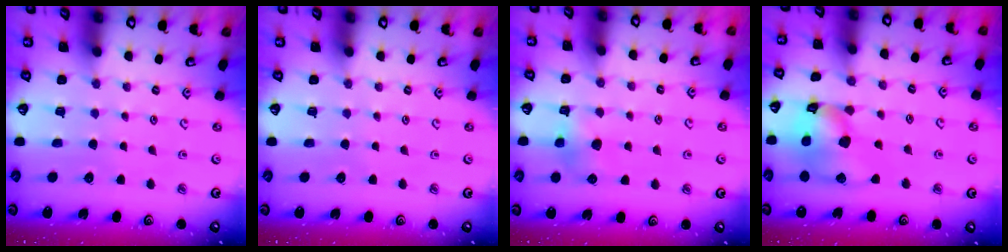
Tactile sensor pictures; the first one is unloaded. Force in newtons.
{"total": 0.0}
{"total": 5.5, "press": 5.5, "slide": 0.5}
{"total": 13.8, "press": 13.7, "slide": 1.9}